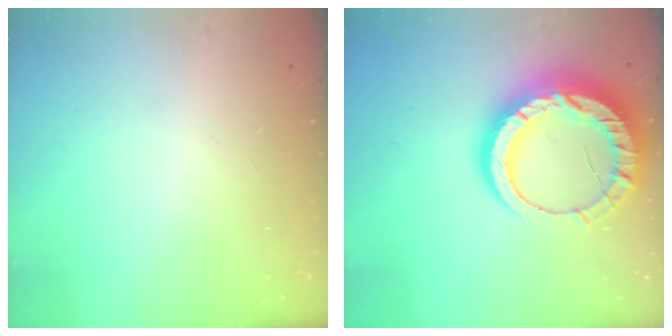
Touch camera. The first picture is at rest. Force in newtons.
{"total": 17.9, "press": 17.9, "slide": 1.4}